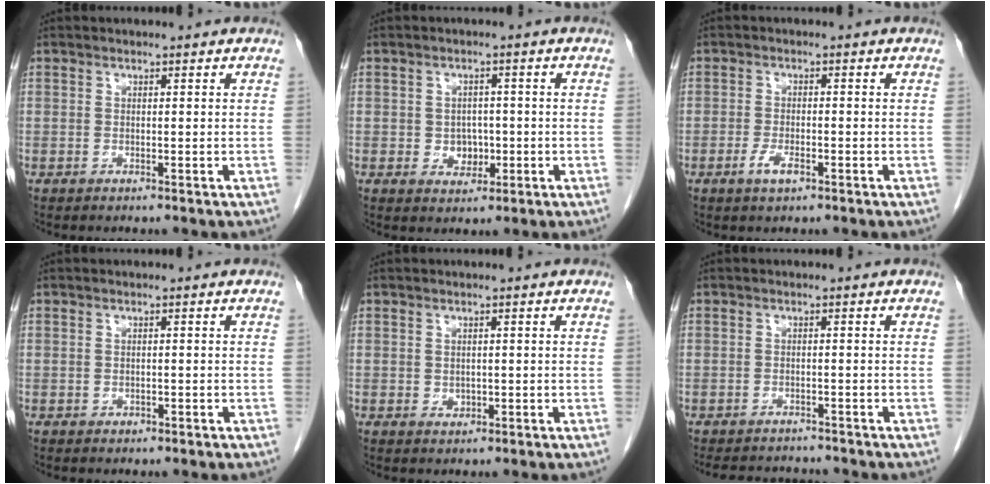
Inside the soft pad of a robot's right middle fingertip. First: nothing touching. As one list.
[{"total": 3.3, "force": [-0.5, 2.7, 1.8], "torque": [-0.022, 0.005, 0.001]}, {"total": 2.7, "force": [-1.4, 0.8, 2.2], "torque": [-0.046, 0.000, -0.023]}, {"total": 0.6, "force": [-0.2, 0.4, 0.3], "torque": [-0.007, 0.001, 0.000]}, {"total": 1.0, "force": [0.0, 0.8, 0.6], "torque": [-0.010, 0.000, 0.005]}, {"total": 6.9, "force": [-6.5, 1.7, 1.6], "torque": [-0.020, 0.000, -0.089]}]